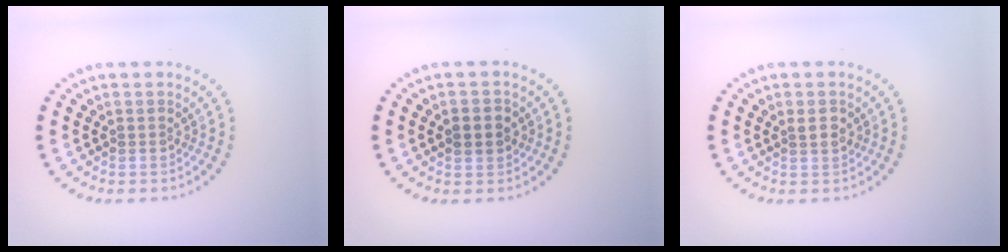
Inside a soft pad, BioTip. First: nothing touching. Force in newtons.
{"total": 2.4, "press": 2.4, "slide": 0.1}
{"total": 1.3, "press": 1.2, "slide": 0.5}